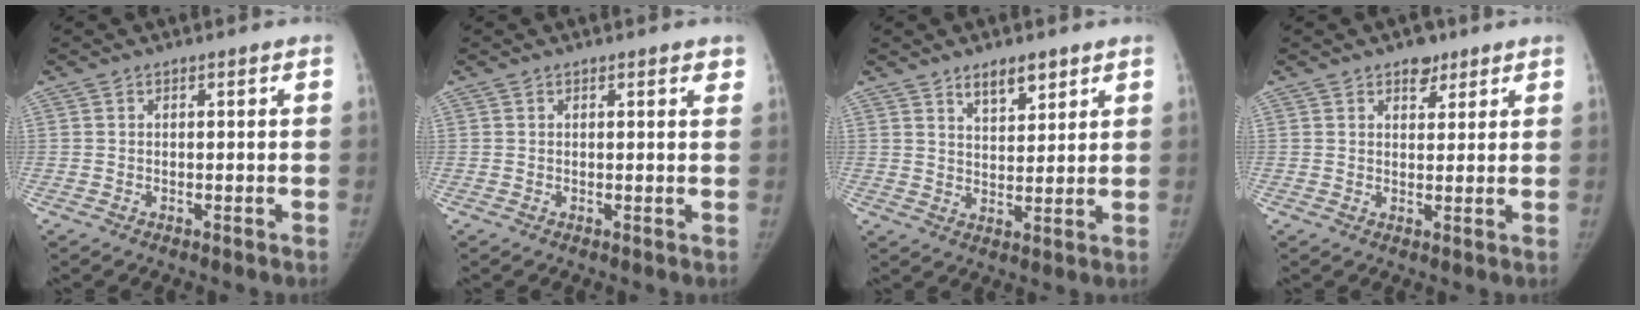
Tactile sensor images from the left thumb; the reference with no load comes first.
{"total": 1.4, "force": [1.0, 0.5, 0.9], "torque": [-0.005, -0.004, 0.009]}
{"total": 5.7, "force": [3.9, 2.4, 3.3], "torque": [-0.032, -0.029, 0.066]}
{"total": 3.8, "force": [2.5, 2.3, 1.6], "torque": [0.000, -0.012, 0.035]}